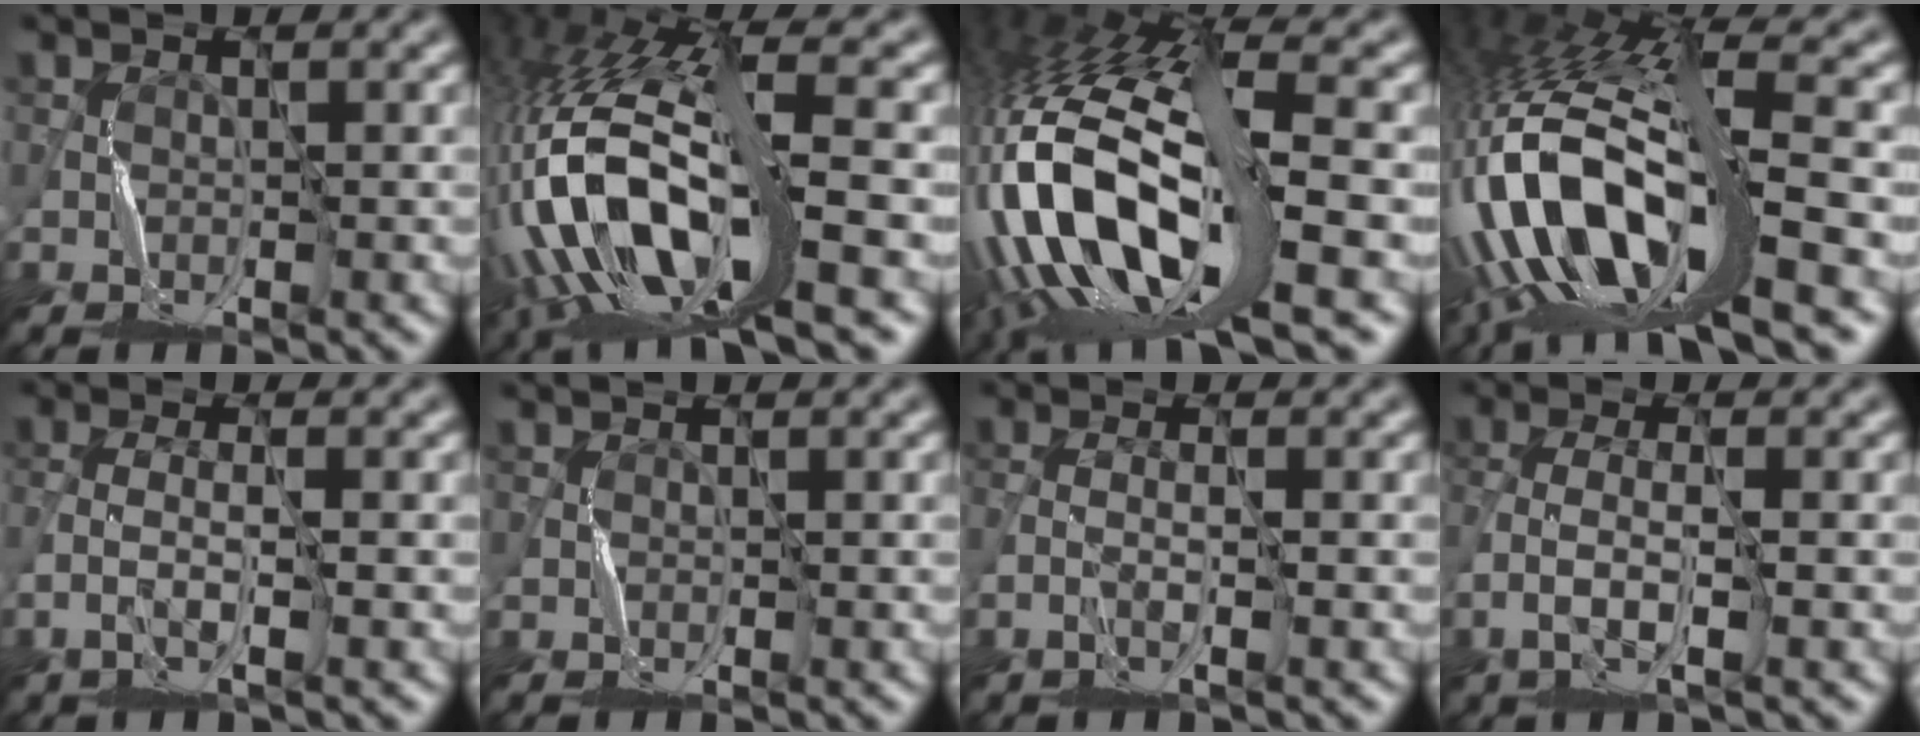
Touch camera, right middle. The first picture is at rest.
{"total": 14.2, "force": [-3.3, 5.2, 12.8], "torque": [-0.271, 0.005, -0.046]}
{"total": 15.9, "force": [-3.3, 6.1, 14.3], "torque": [-0.309, 0.015, -0.053]}
{"total": 14.9, "force": [-5.1, 5.6, 12.9], "torque": [-0.266, 0.015, -0.085]}
{"total": 2.4, "force": [-1.3, 0.5, 1.9], "torque": [-0.045, 0.000, -0.033]}
{"total": 0.0}
{"total": 1.5, "force": [-0.9, 0.2, 1.2], "torque": [-0.027, 0.000, -0.026]}
{"total": 3.5, "force": [-1.7, 1.2, 2.8], "torque": [-0.066, -0.004, -0.039]}